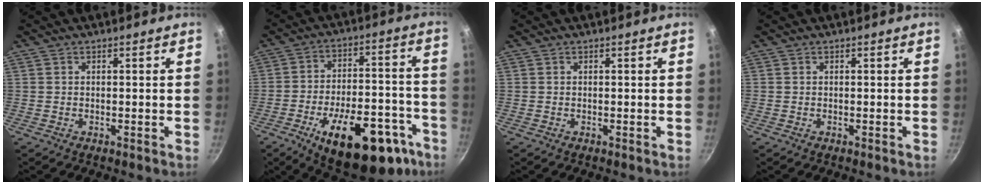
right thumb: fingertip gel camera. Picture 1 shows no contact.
{"total": 24.7, "force": [-13.1, 11.5, 17.5], "torque": [-0.198, 0.066, -0.177]}
{"total": 0.0}
{"total": 0.0}